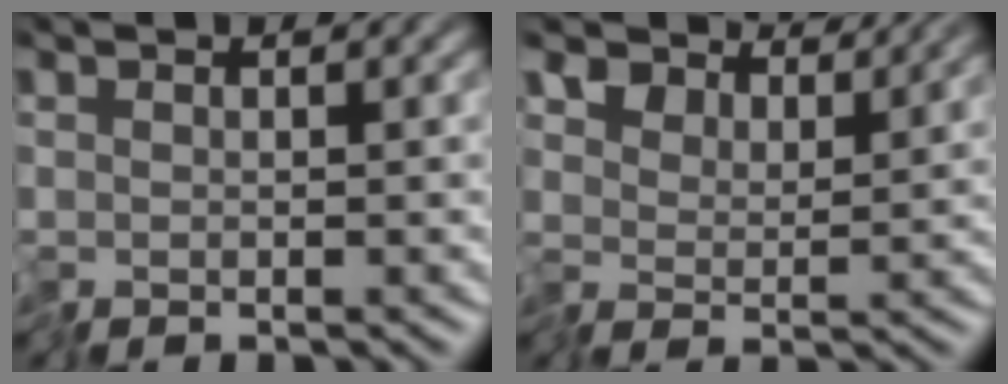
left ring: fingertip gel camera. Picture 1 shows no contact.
{"total": 3.5, "force": [3.3, 1.1, 0.5], "torque": [-0.020, 0.000, 0.048]}